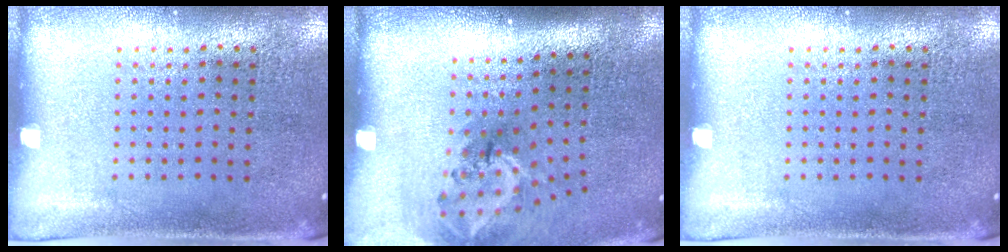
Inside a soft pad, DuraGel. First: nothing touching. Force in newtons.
{"total": 2.0, "press": 1.3, "slide": 1.5}
{"total": 0.0}